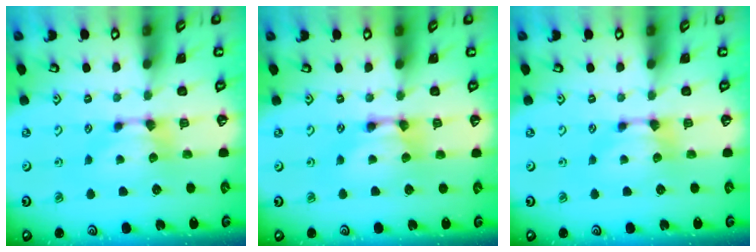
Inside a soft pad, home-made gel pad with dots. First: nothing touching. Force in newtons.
{"total": 2.1, "press": 2.1, "slide": 0.1}
{"total": 0.0}